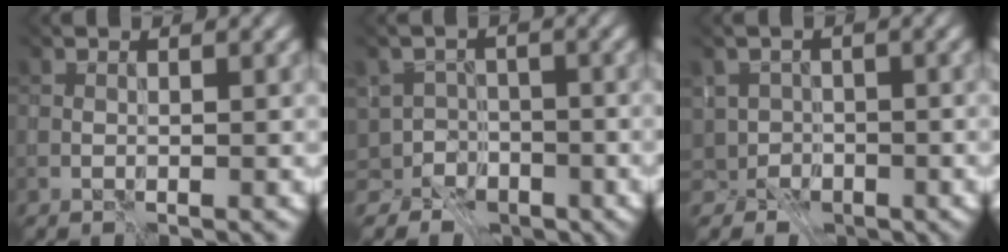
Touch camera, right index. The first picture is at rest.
{"total": 6.3, "force": [-3.8, 5.0, 0.4], "torque": [0.023, -0.011, -0.063]}
{"total": 3.9, "force": [-1.5, 3.6, 0.2], "torque": [0.021, 0.003, -0.033]}